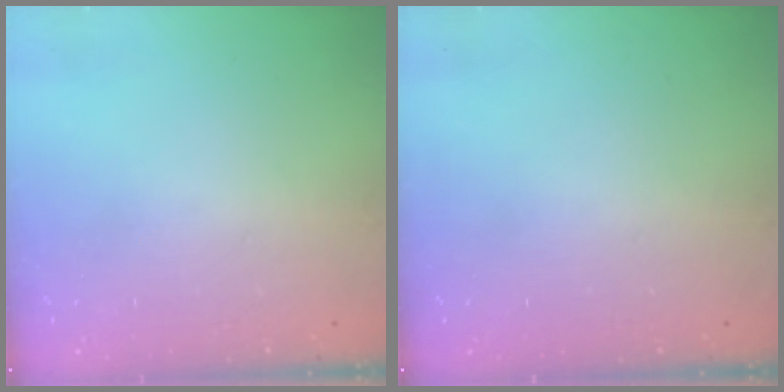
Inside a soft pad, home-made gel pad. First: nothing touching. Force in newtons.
{"total": 0.0}